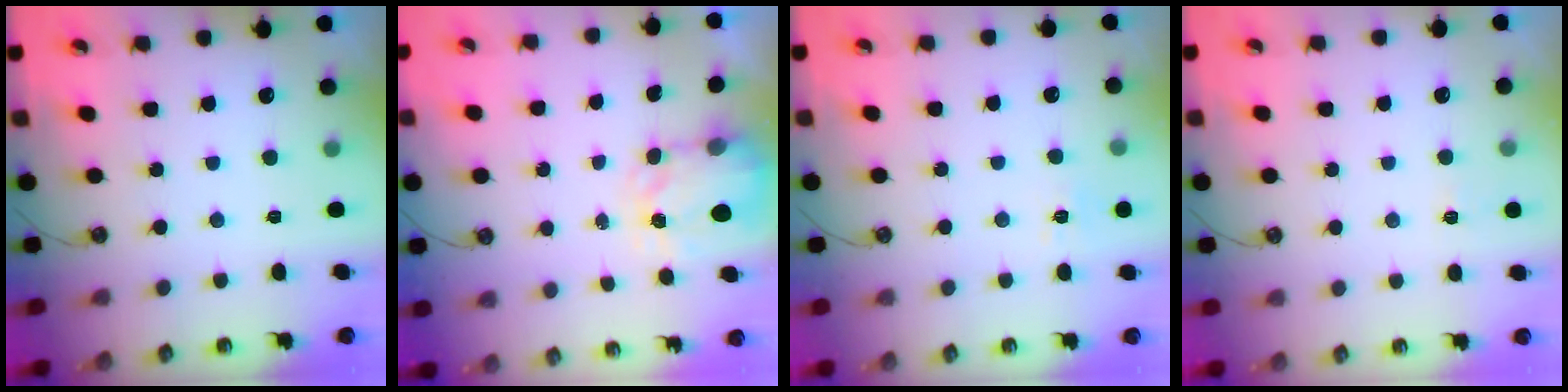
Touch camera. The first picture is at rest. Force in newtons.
{"total": 3.5, "press": 3.5, "slide": 0.5}
{"total": 7.4, "press": 7.4, "slide": 0.5}
{"total": 2.5, "press": 2.4, "slide": 0.4}